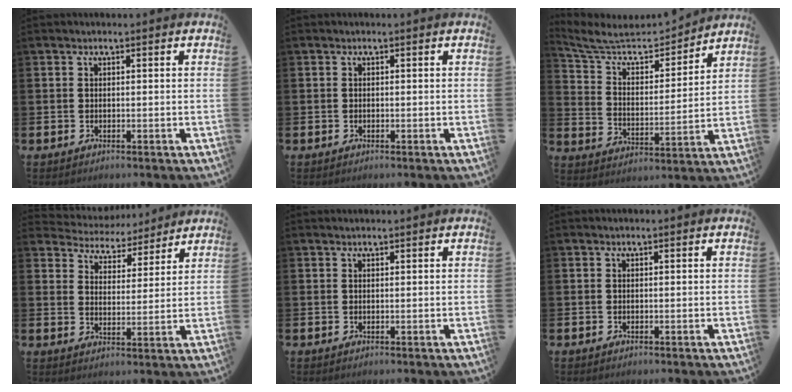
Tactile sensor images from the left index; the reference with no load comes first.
{"total": 0.0}
{"total": 7.7, "force": [6.9, 2.7, 2.0], "torque": [-0.083, -0.049, 0.118]}
{"total": 4.7, "force": [4.5, 1.5, -0.2], "torque": [-0.019, -0.036, 0.075]}
{"total": 0.5, "force": [0.5, 0.1, 0.1], "torque": [0.000, 0.000, 0.009]}
{"total": 0.0}